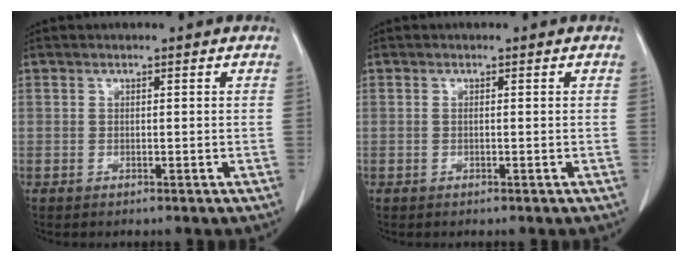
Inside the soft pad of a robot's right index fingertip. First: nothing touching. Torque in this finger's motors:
{"motor_torque": [-0.20, 0.09, 0.01, 0.00]}